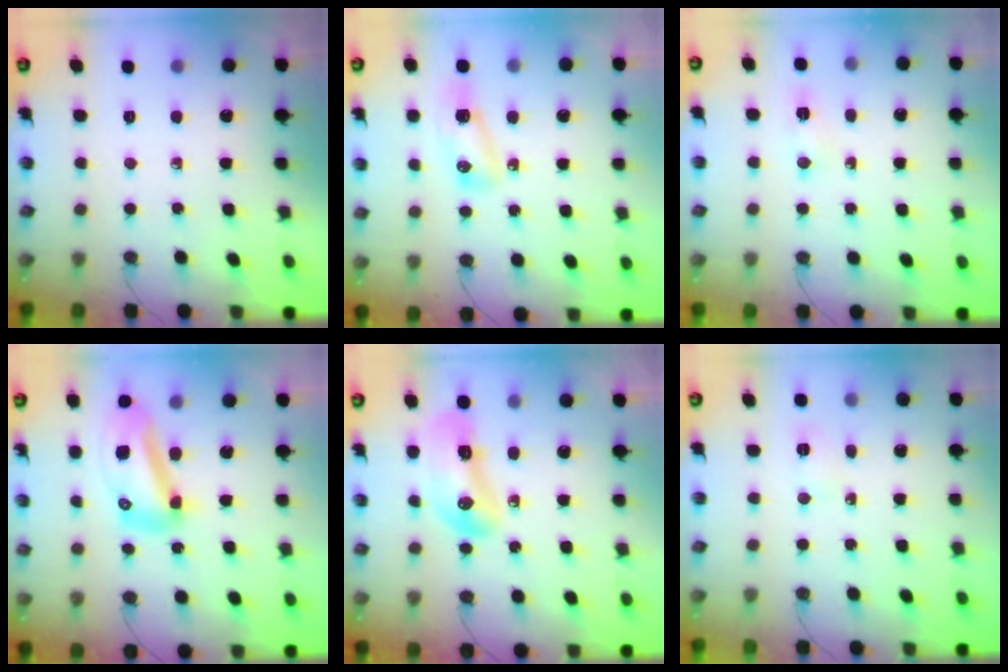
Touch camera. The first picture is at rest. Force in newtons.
{"total": 7.3, "press": 7.2, "slide": 0.7}
{"total": 4.9, "press": 4.8, "slide": 0.6}
{"total": 12.2, "press": 12.1, "slide": 1.2}
{"total": 11.3, "press": 11.2, "slide": 1.1}
{"total": 3.3, "press": 3.2, "slide": 0.9}